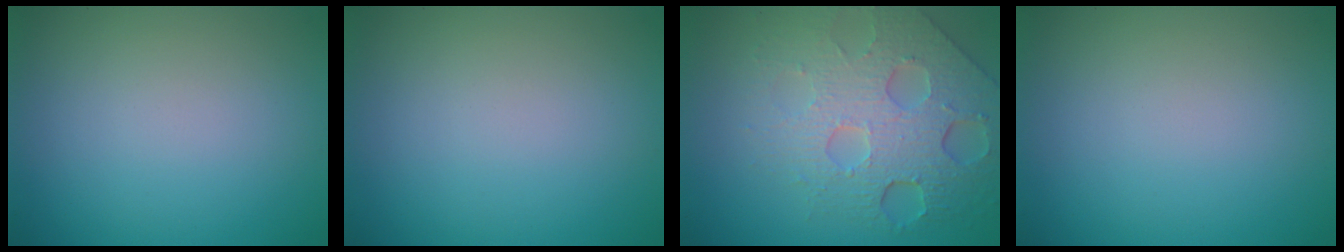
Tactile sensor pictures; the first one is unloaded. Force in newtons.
{"total": 0.0}
{"total": 8.2, "press": 5.4, "slide": 6.1}
{"total": 0.0}